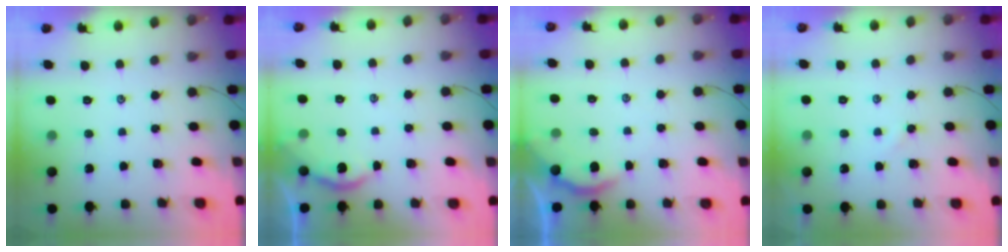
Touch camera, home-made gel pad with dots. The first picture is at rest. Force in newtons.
{"total": 2.7, "press": 2.7, "slide": 0.2}
{"total": 2.1, "press": 2.0, "slide": 0.4}
{"total": 2.7, "press": 2.7, "slide": 0.4}